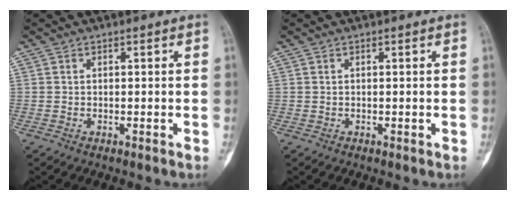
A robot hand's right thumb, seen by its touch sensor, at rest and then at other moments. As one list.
[{"total": 0.0}]